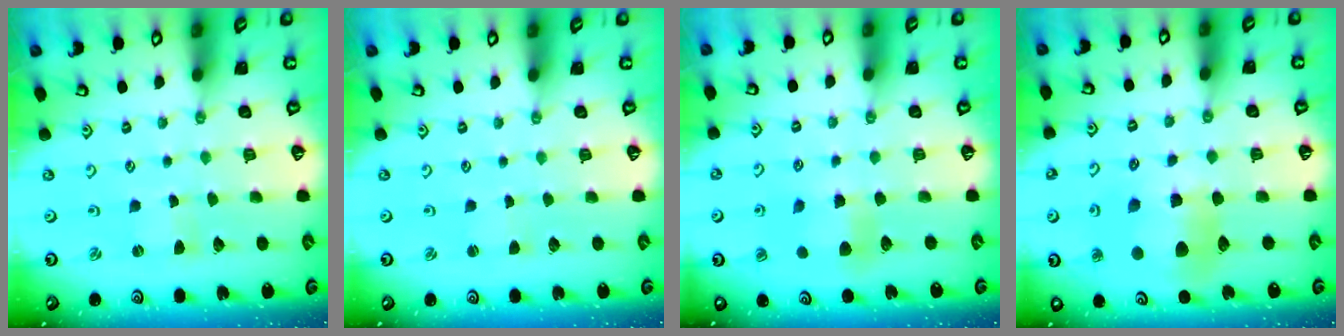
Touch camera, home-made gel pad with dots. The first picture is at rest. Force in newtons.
{"total": 1.8, "press": 1.8, "slide": 0.3}
{"total": 6.0, "press": 6.0, "slide": 0.5}
{"total": 12.9, "press": 12.8, "slide": 1.9}